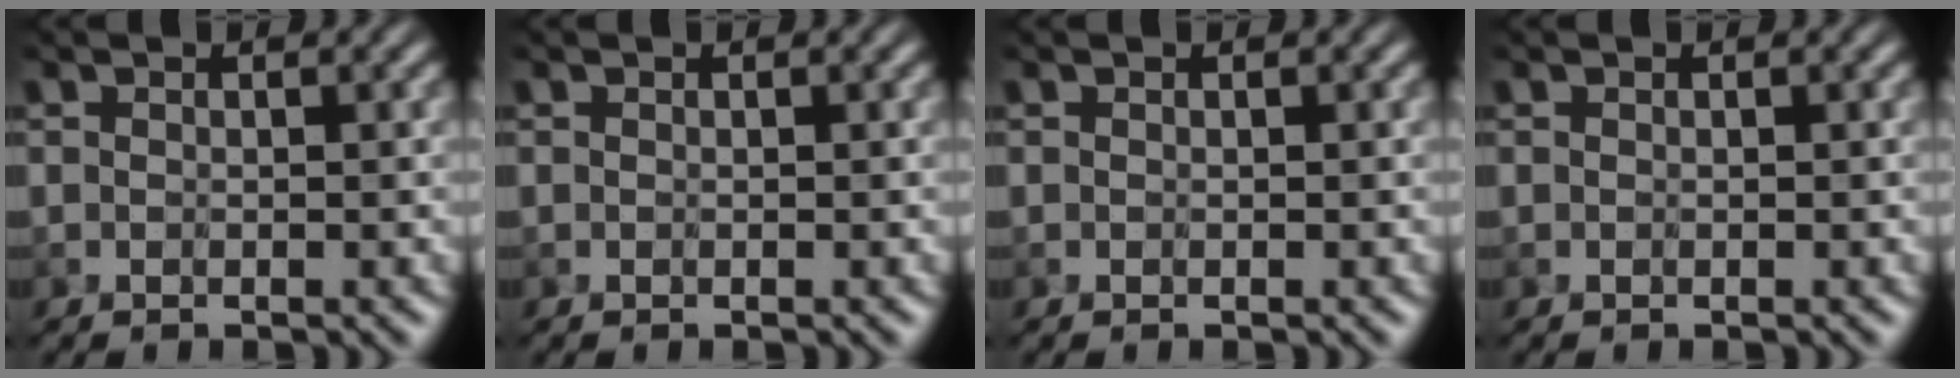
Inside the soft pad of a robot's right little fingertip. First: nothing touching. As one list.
[{"total": 0.0}, {"total": 0.0}, {"total": 0.0}]